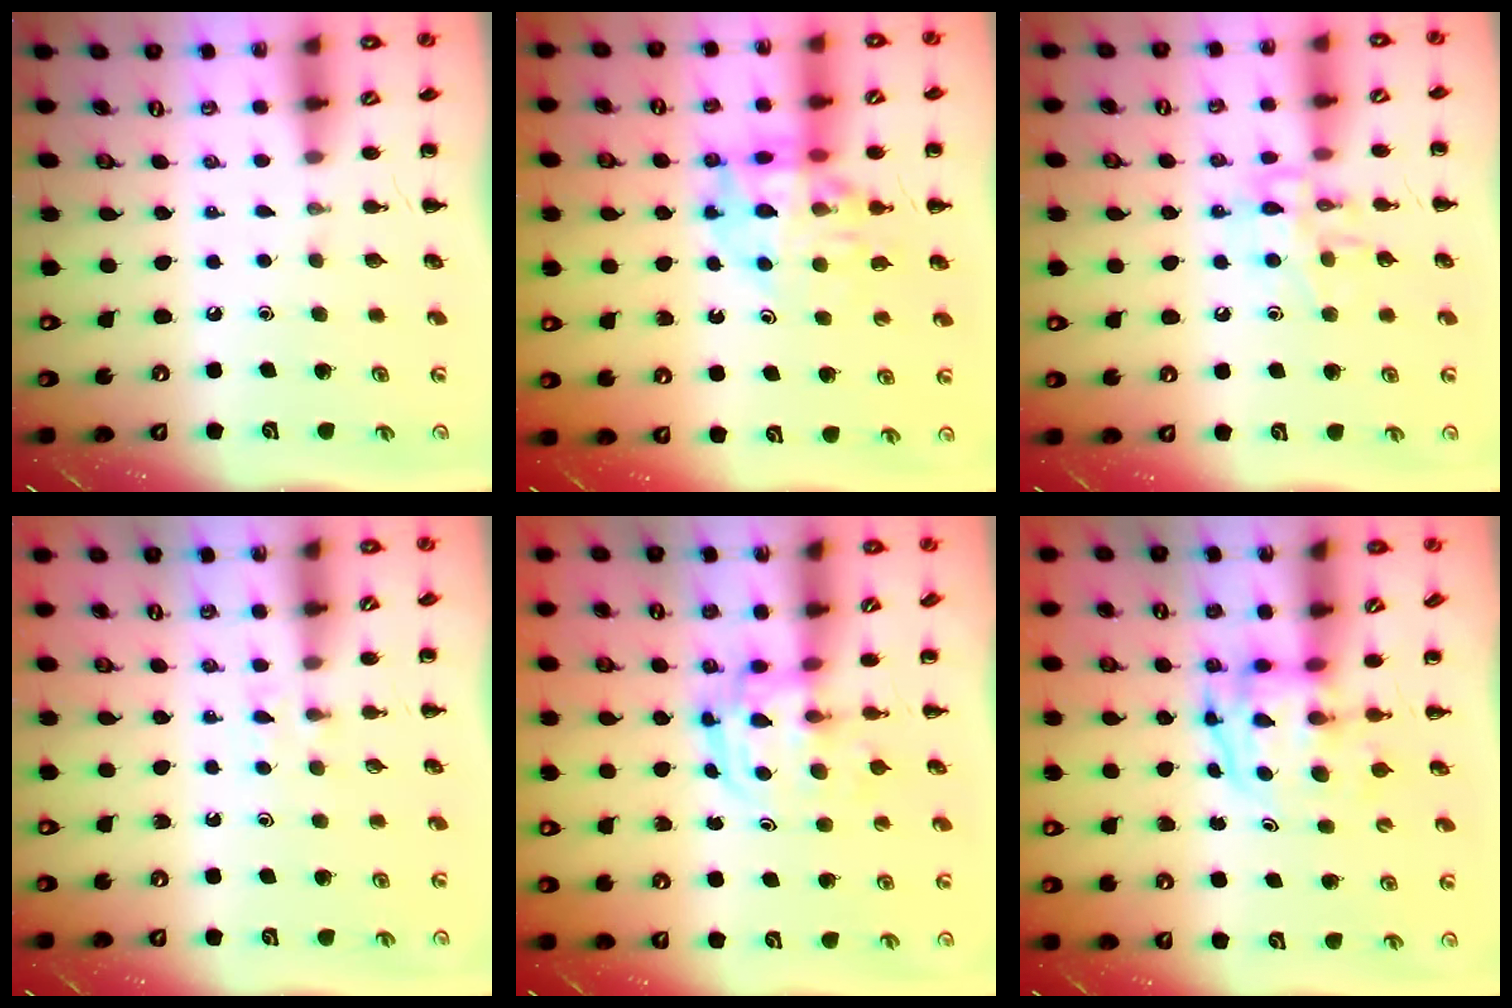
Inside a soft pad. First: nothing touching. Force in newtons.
{"total": 13.8, "press": 13.2, "slide": 3.7}
{"total": 10.6, "press": 10.6, "slide": 0.6}
{"total": 2.8, "press": 2.5, "slide": 1.1}
{"total": 2.7, "press": 2.7, "slide": 0.3}
{"total": 3.9, "press": 3.8, "slide": 0.6}